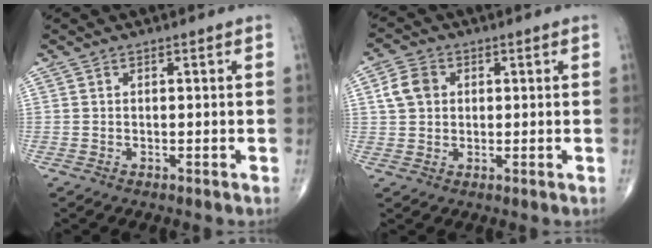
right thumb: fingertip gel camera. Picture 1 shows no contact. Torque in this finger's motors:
{"motor_torque": [-0.26, 0.32, 0.01, -0.01, 0.03]}